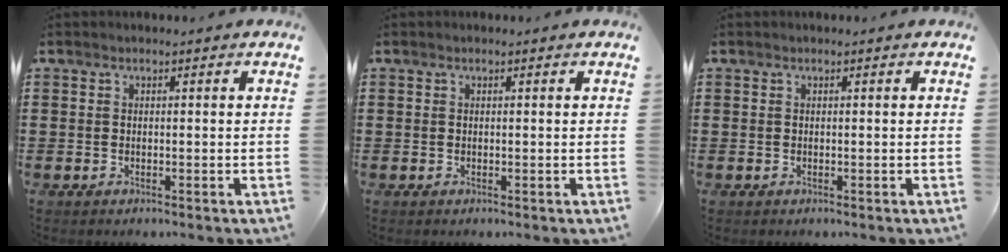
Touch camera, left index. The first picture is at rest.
{"total": 0.0}
{"total": 0.0}